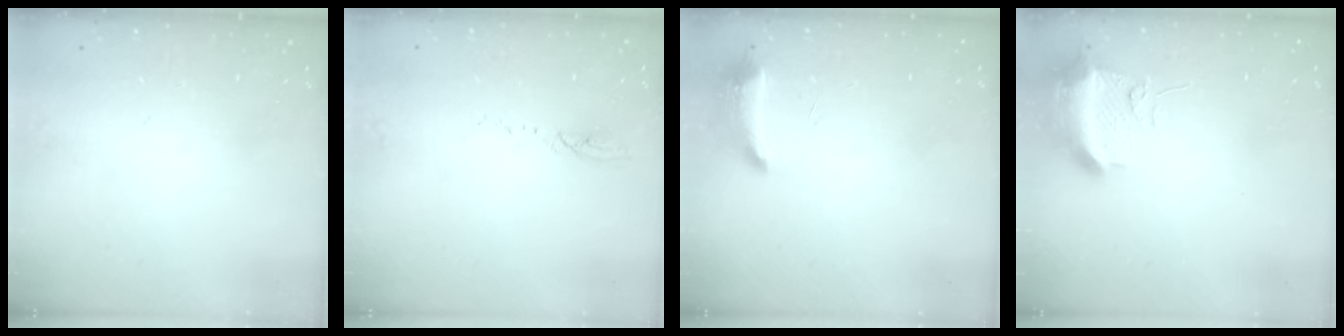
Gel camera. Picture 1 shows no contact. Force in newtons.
{"total": 4.7, "press": 4.7, "slide": 0.5}
{"total": 8.5, "press": 8.4, "slide": 1.6}
{"total": 12.3, "press": 10.8, "slide": 5.9}